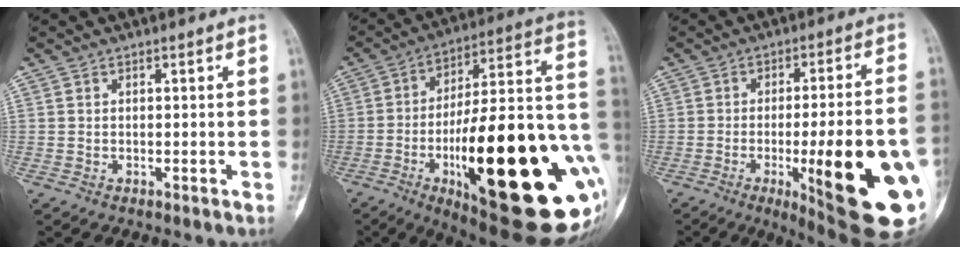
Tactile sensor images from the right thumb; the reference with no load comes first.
{"total": 39.7, "force": [-9.0, 11.6, 36.8], "torque": [-0.459, 0.017, -0.129]}
{"total": 24.7, "force": [-6.5, 5.4, 23.2], "torque": [-0.266, -0.005, -0.073]}